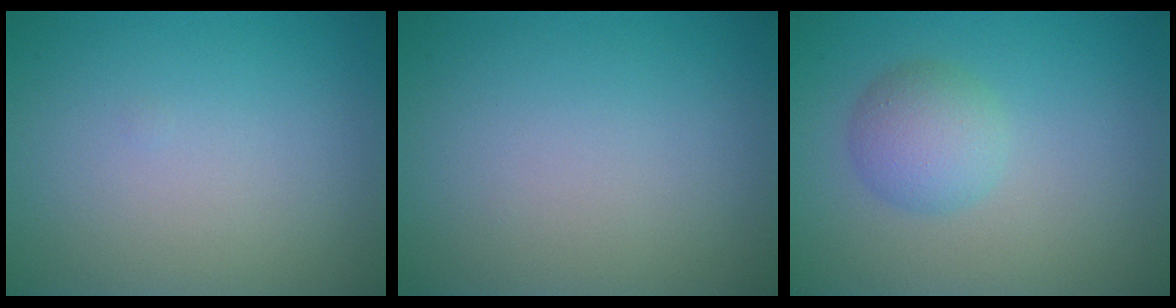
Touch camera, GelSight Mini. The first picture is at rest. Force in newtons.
{"total": 0.0}
{"total": 3.0, "press": 3.0, "slide": 0.0}